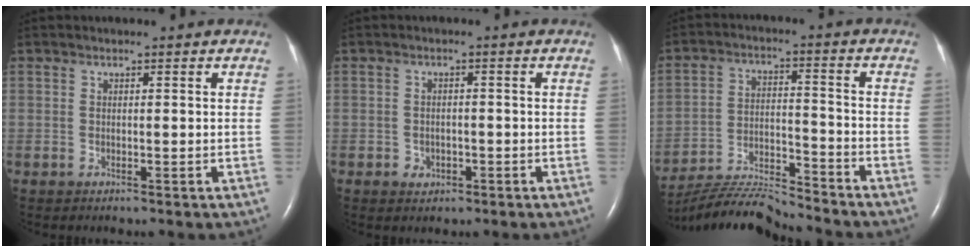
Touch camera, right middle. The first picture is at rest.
{"total": 2.0, "force": [-0.9, 1.6, 0.7], "torque": [-0.011, 0.006, -0.007]}
{"total": 11.4, "force": [-11.2, -0.8, 1.7], "torque": [-0.034, 0.008, -0.204]}